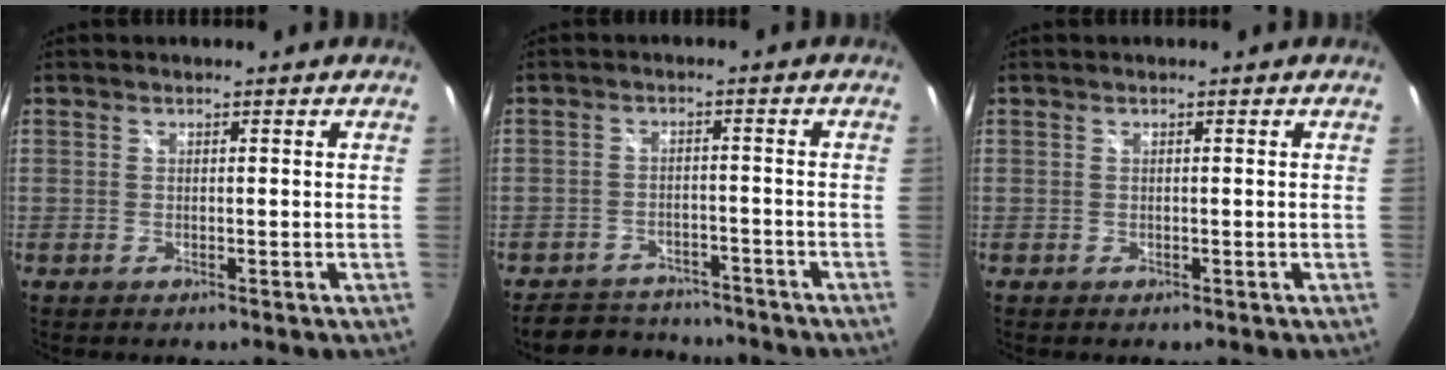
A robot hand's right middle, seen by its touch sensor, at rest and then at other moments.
{"total": 8.6, "force": [-7.8, 3.1, 1.5], "torque": [-0.045, 0.019, -0.111]}
{"total": 0.0}